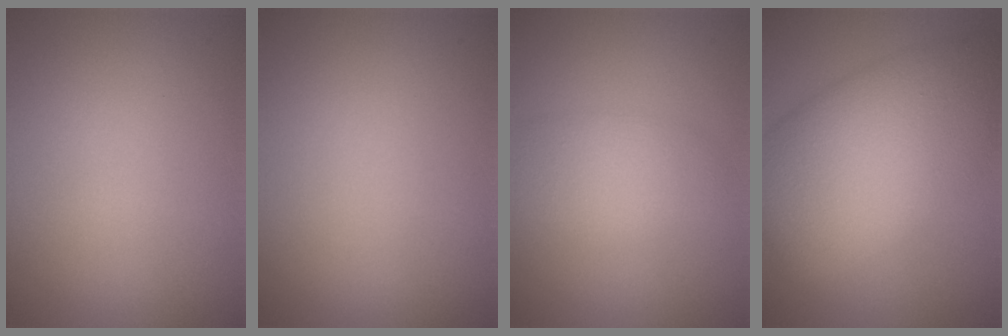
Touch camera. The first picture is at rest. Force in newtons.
{"total": 0.0}
{"total": 2.9, "press": 2.9, "slide": 0.1}
{"total": 11.3, "press": 11.3, "slide": 0.2}